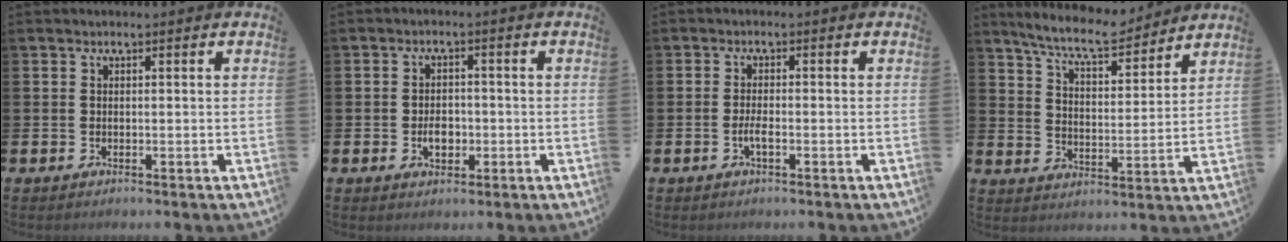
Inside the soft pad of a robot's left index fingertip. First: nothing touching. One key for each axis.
{"total": 3.0, "fx": -0.8, "fy": 2.1, "fz": 2.0, "tx": -0.023, "ty": -0.004, "tz": -0.021}
{"total": 1.8, "fx": -0.8, "fy": 0.5, "fz": 1.6, "tx": -0.037, "ty": 0.004, "tz": -0.013}
{"total": 8.2, "fx": 7.6, "fy": 1.4, "fz": 2.8, "tx": -0.080, "ty": -0.042, "tz": 0.135}